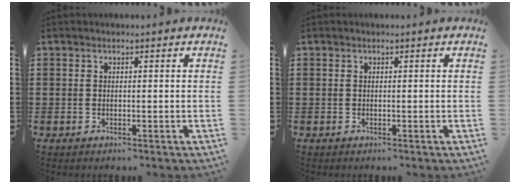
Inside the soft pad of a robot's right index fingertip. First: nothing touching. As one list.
[{"total": 0.0}]